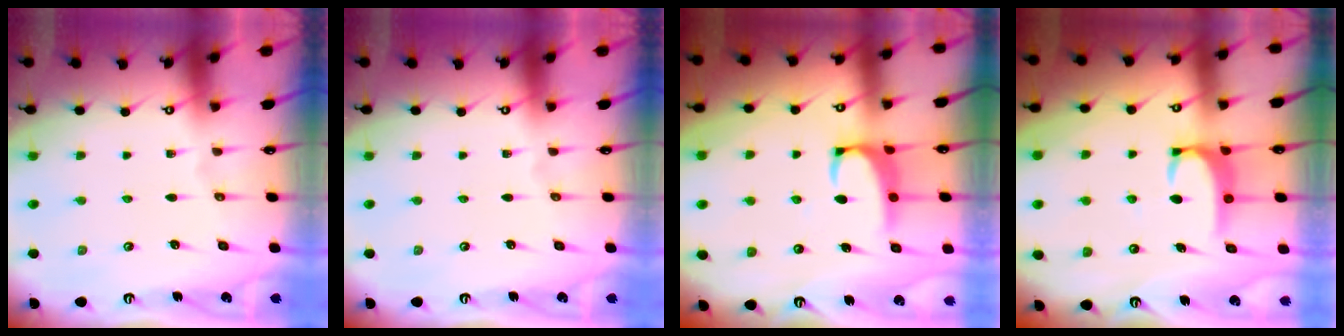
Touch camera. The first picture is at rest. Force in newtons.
{"total": 0.0}
{"total": 2.4, "press": 2.3, "slide": 0.7}
{"total": 2.9, "press": 2.8, "slide": 0.5}